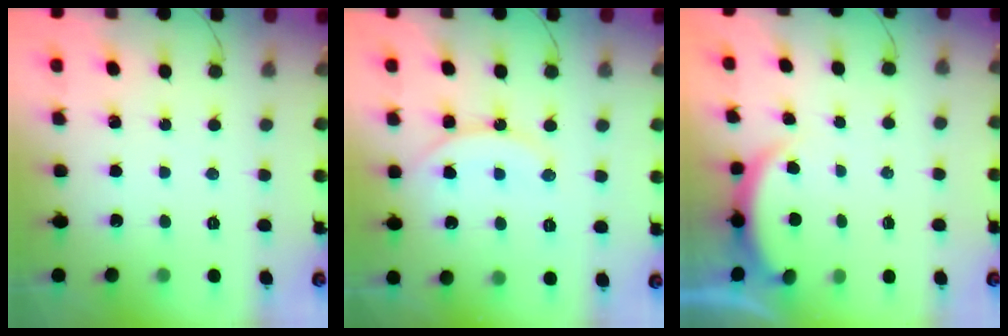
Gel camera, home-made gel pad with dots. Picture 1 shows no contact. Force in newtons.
{"total": 12.2, "press": 12.1, "slide": 1.3}
{"total": 3.0, "press": 2.9, "slide": 0.6}